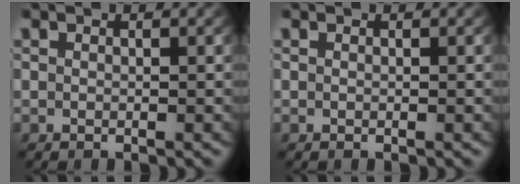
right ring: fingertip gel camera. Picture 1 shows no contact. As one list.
[{"total": 0.0}]